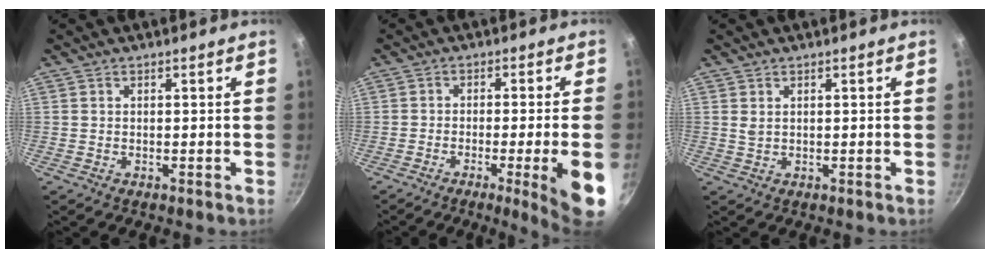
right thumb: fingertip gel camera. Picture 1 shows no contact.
{"total": 10.3, "force": [-3.4, 0.4, 9.7], "torque": [-0.133, 0.011, -0.045]}
{"total": 1.3, "force": [0.8, 0.7, 0.8], "torque": [-0.015, -0.007, 0.016]}